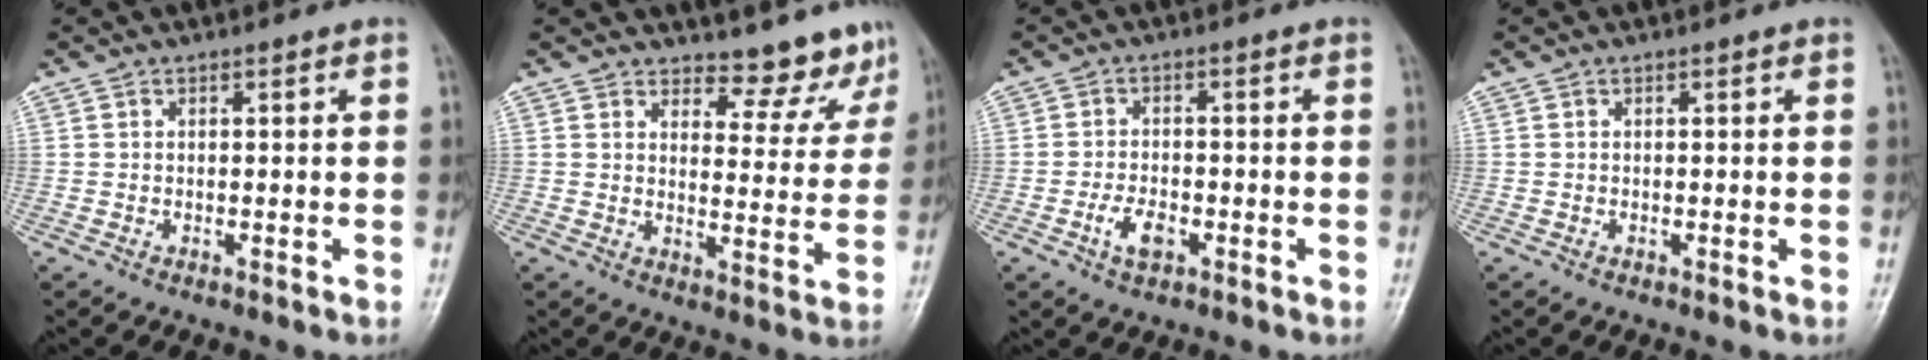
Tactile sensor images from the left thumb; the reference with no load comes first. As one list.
[{"total": 8.7, "force": [8.1, 3.0, 0.8], "torque": [0.027, -0.072, 0.094]}, {"total": 4.0, "force": [-1.9, 2.1, 2.8], "torque": [-0.054, 0.009, -0.033]}, {"total": 0.0}]